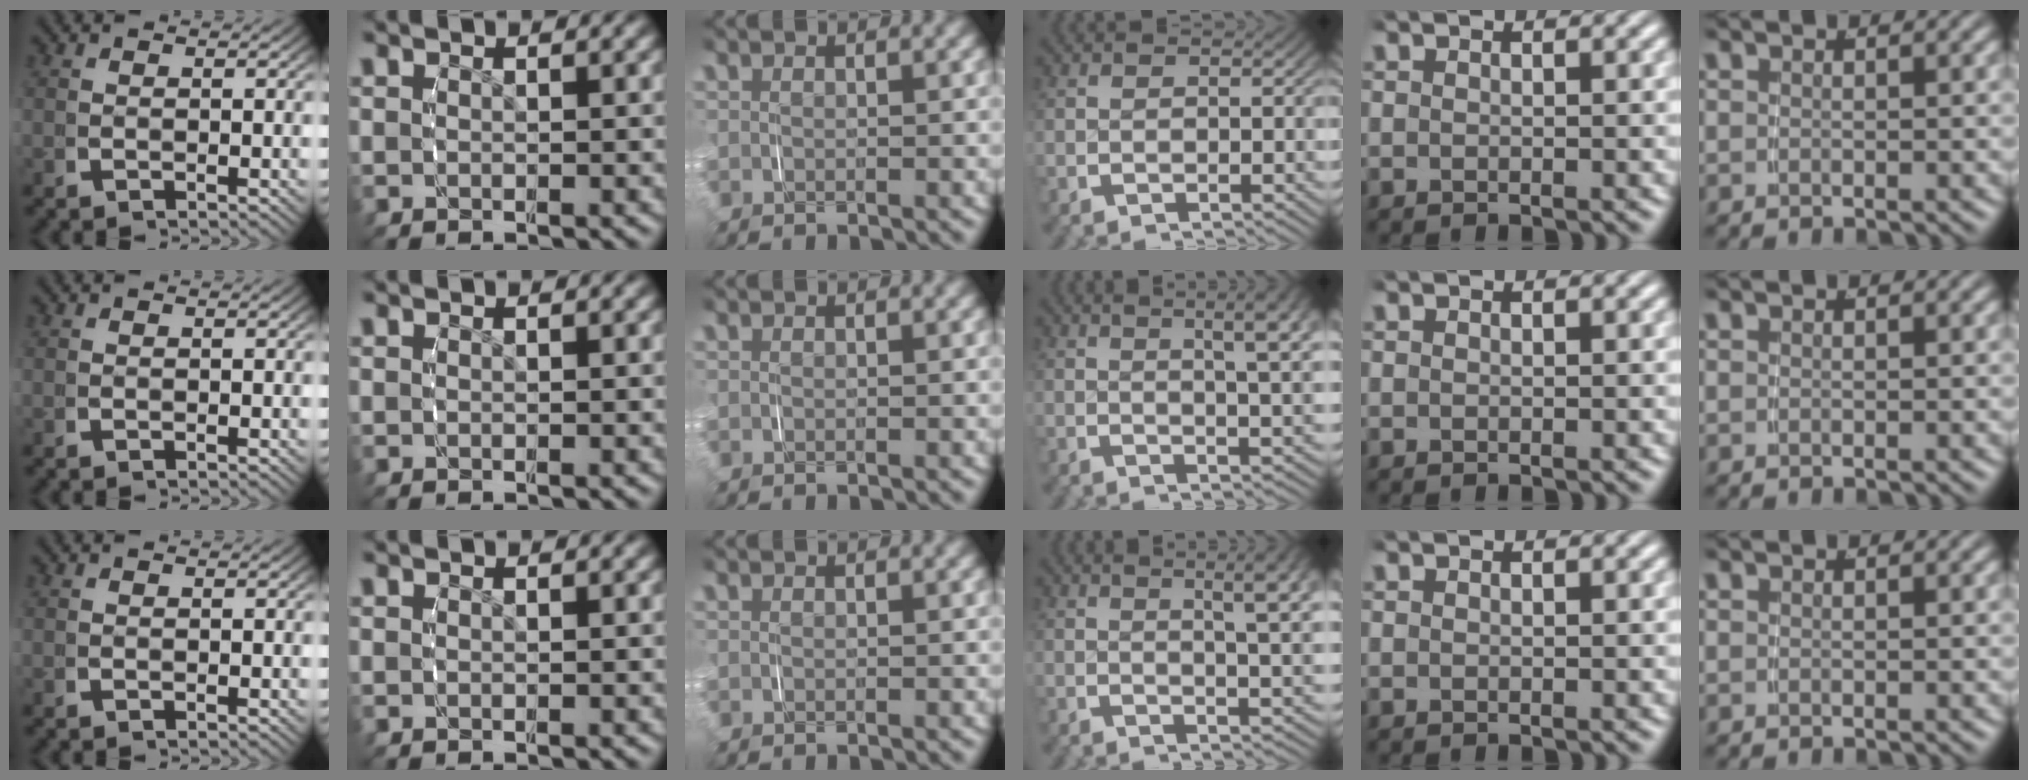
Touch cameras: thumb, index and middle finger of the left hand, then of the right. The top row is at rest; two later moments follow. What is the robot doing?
{"motion": "grasp_and_lifting", "object": "measuring cup"}